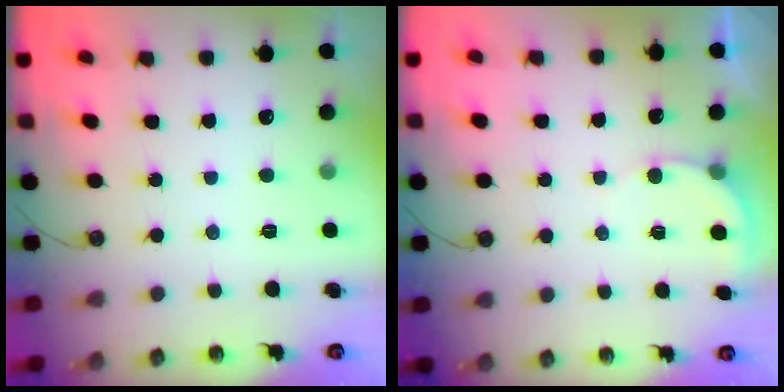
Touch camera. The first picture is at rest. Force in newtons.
{"total": 4.2, "press": 4.2, "slide": 0.2}